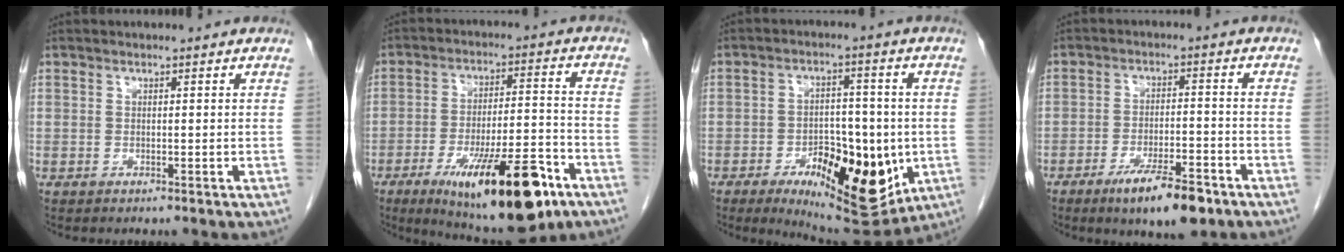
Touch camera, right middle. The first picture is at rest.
{"total": 19.1, "force": [-10.7, 4.1, 15.3], "torque": [-0.204, -0.014, -0.160]}
{"total": 16.1, "force": [-5.4, 6.7, 13.6], "torque": [-0.194, -0.010, -0.067]}
{"total": 8.9, "force": [-5.7, 1.9, 6.5], "torque": [-0.106, -0.009, -0.089]}